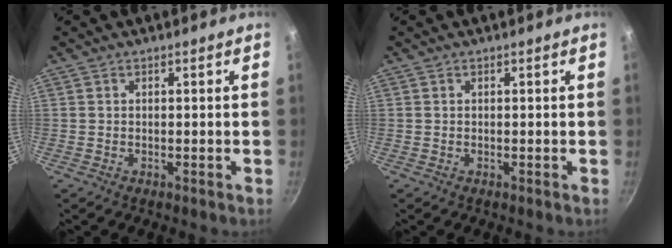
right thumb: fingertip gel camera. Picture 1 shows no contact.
{"total": 0.0}